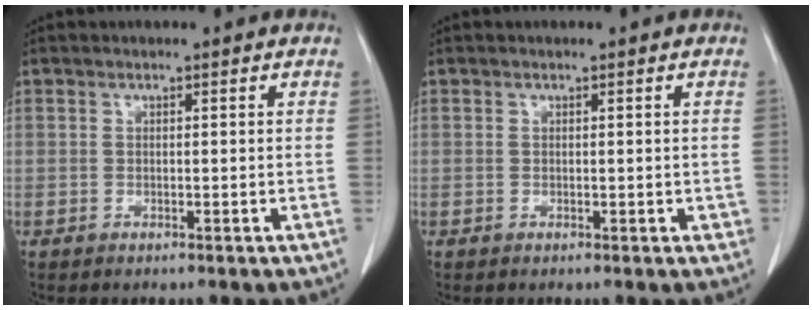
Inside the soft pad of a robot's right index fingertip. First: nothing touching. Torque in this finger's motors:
{"motor_torque": [-0.05, 0.12, 0.02, 0.04]}